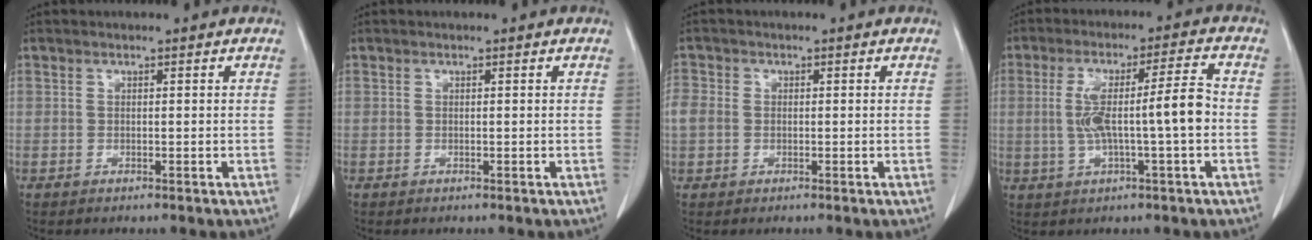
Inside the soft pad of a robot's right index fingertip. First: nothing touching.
{"total": 0.0}
{"total": 3.3, "force": [-0.1, 2.9, 1.7], "torque": [-0.051, 0.016, 0.000]}
{"total": 9.7, "force": [-0.7, 0.5, 9.7], "torque": [-0.174, 0.022, -0.012]}